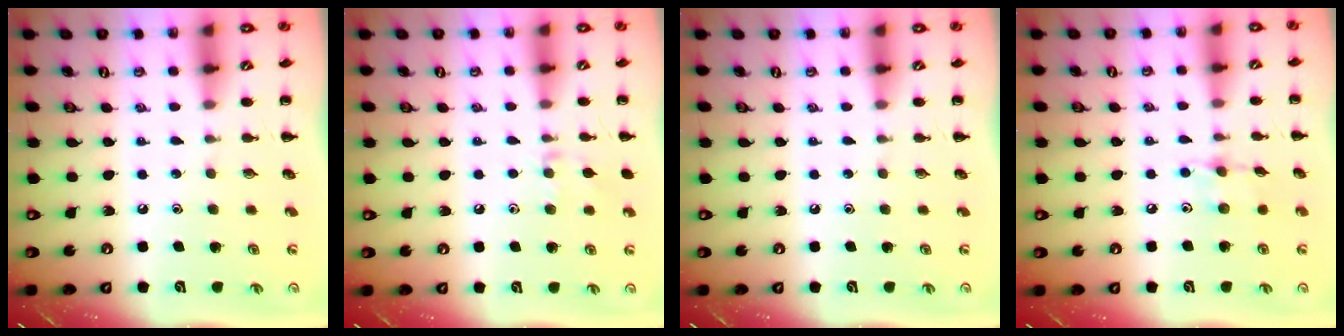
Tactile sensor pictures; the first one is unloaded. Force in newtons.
{"total": 6.9, "press": 6.7, "slide": 1.8}
{"total": 0.0}
{"total": 6.1, "press": 6.0, "slide": 0.8}